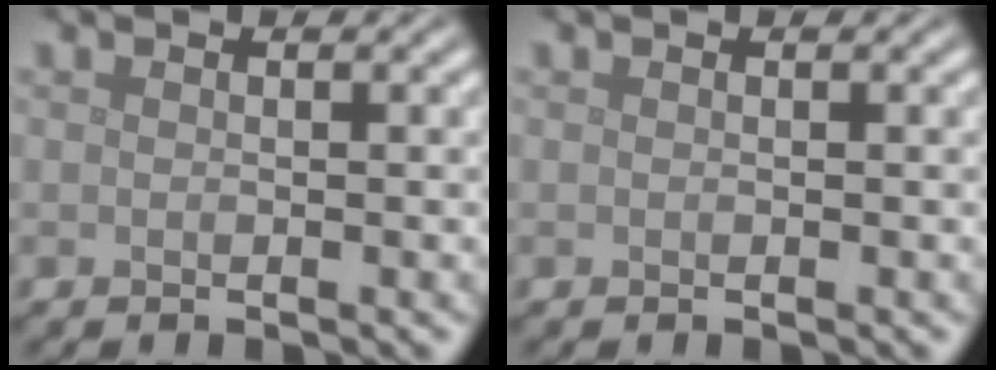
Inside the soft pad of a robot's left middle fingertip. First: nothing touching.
{"total": 0.0}